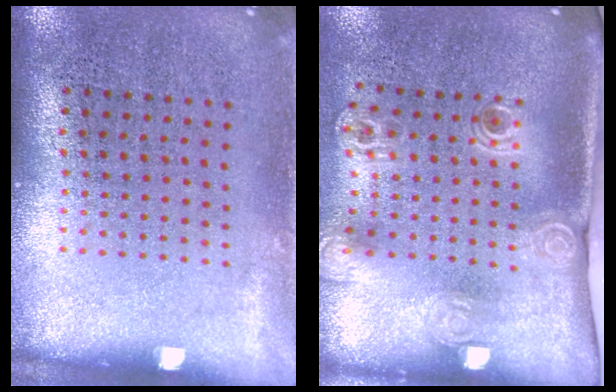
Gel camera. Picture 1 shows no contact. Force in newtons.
{"total": 2.1, "press": 1.5, "slide": 1.5}